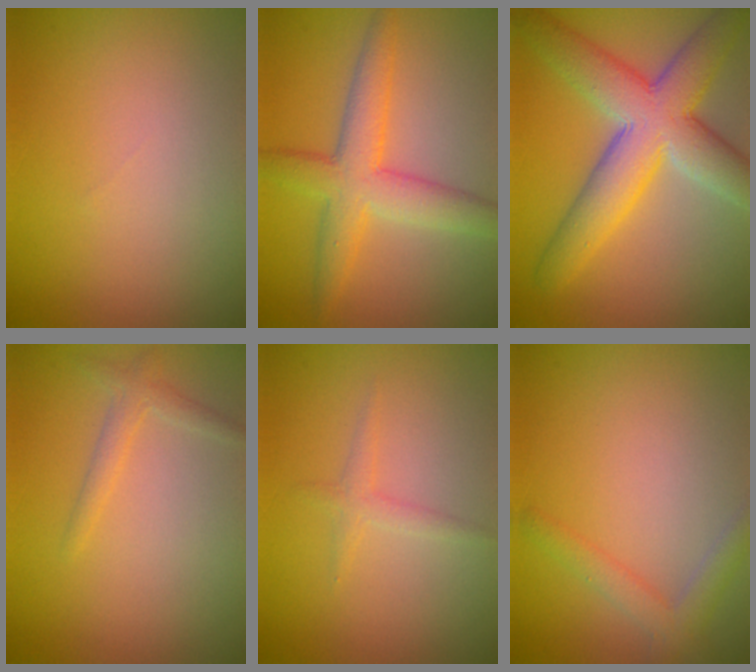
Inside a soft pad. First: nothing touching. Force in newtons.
{"total": 5.3, "press": 5.3, "slide": 0.2}
{"total": 9.1, "press": 9.0, "slide": 0.6}
{"total": 1.5, "press": 1.5, "slide": 0.1}
{"total": 1.3, "press": 1.3, "slide": 0.1}
{"total": 2.3, "press": 2.3, "slide": 0.3}